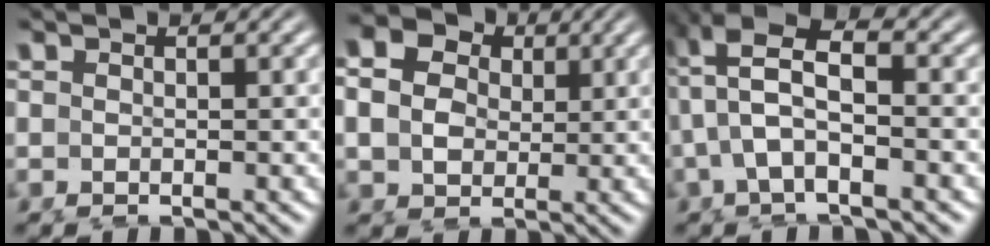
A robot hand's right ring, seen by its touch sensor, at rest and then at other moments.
{"total": 9.0, "force": [2.4, 7.4, 4.6], "torque": [-0.090, -0.003, 0.034]}
{"total": 8.0, "force": [2.2, 5.0, 5.9], "torque": [-0.121, 0.005, 0.027]}